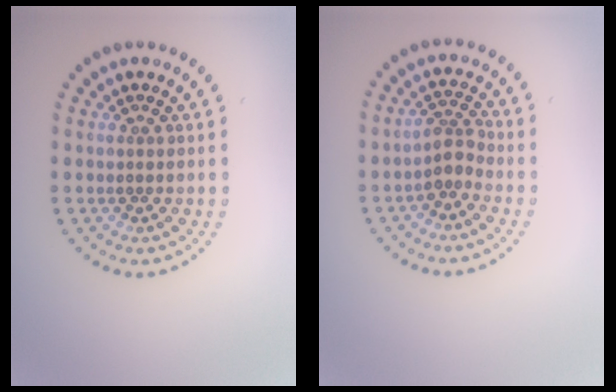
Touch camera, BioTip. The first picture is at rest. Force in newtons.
{"total": 2.2, "press": 1.7, "slide": 1.5}